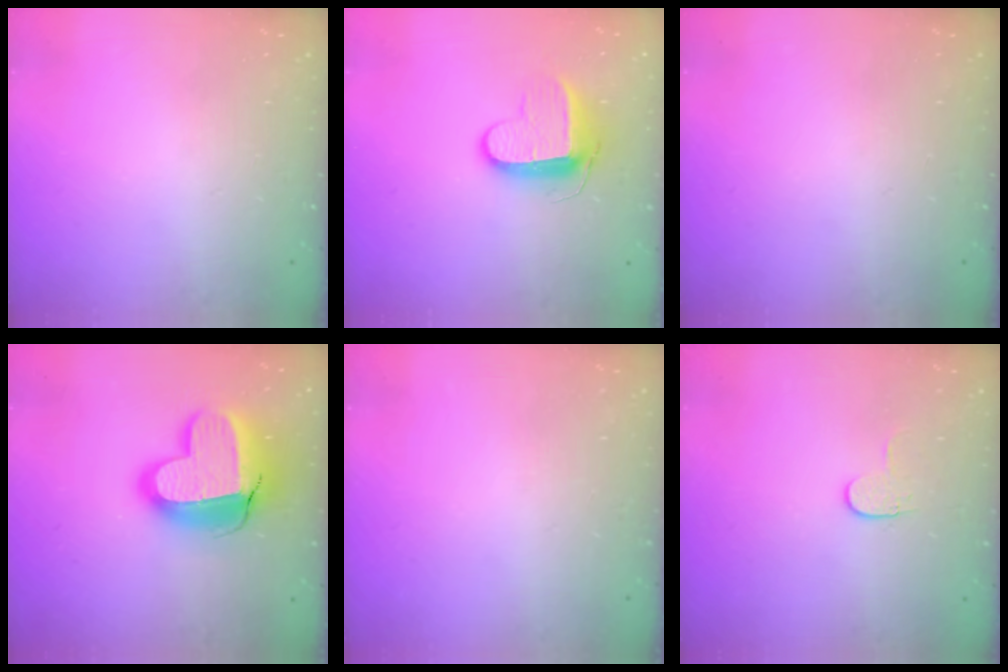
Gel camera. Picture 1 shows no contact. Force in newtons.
{"total": 9.7, "press": 9.7, "slide": 0.9}
{"total": 0.0}
{"total": 18.3, "press": 18.3, "slide": 1.4}
{"total": 0.0}
{"total": 3.9, "press": 3.9, "slide": 0.4}